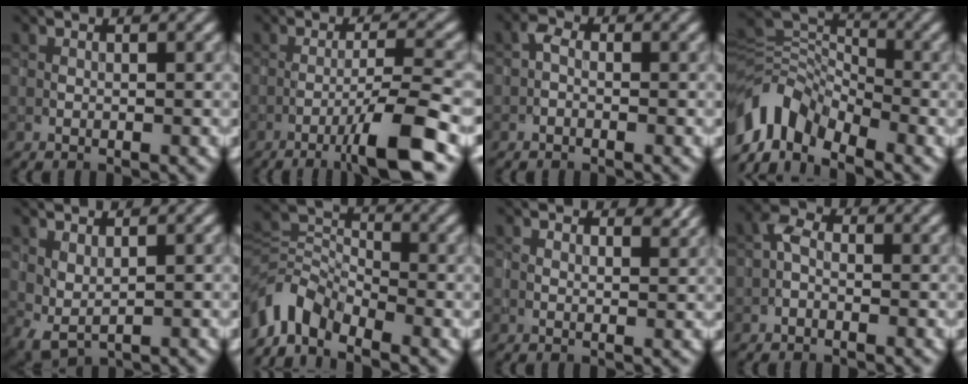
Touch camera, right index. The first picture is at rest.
{"total": 6.2, "force": [-3.0, 0.5, 5.4], "torque": [-0.082, 0.007, -0.058]}
{"total": 1.2, "force": [-0.5, 0.7, 0.8], "torque": [-0.013, 0.003, -0.014]}
{"total": 6.9, "force": [-3.9, 4.5, 3.6], "torque": [-0.063, 0.003, -0.087]}
{"total": 1.7, "force": [0.9, 0.8, 1.2], "torque": [-0.030, -0.006, 0.025]}
{"total": 5.4, "force": [-3.5, 3.1, 2.6], "torque": [-0.046, -0.001, -0.083]}
{"total": 1.7, "force": [1.4, 0.7, 0.7], "torque": [-0.012, -0.008, 0.023]}
{"total": 1.7, "force": [-0.6, 1.1, 1.2], "torque": [-0.022, 0.006, -0.018]}